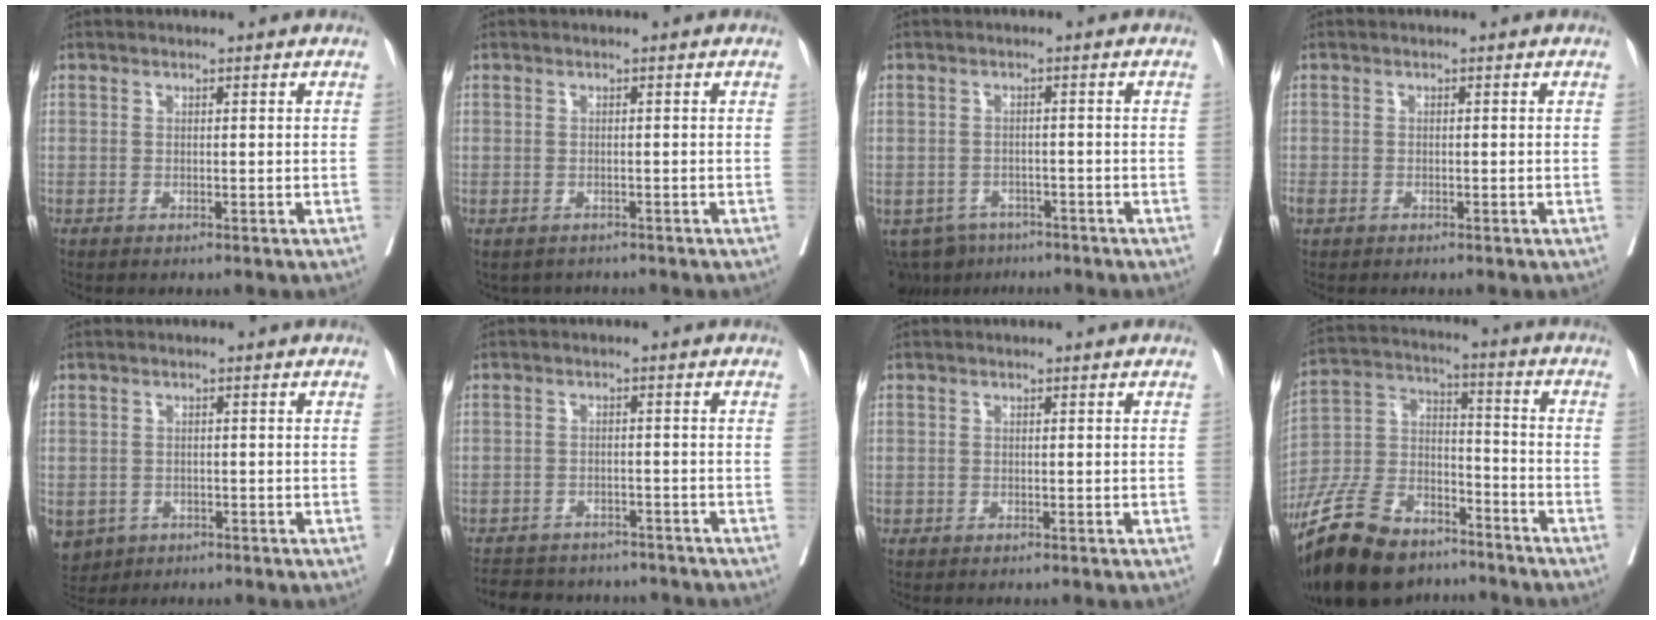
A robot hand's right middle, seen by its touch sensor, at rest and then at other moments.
{"total": 2.4, "force": [-2.0, 1.3, 0.2], "torque": [-0.007, -0.001, -0.027]}
{"total": 7.2, "force": [-5.3, 4.6, 1.5], "torque": [-0.027, -0.003, -0.074]}
{"total": 1.6, "force": [-1.0, 1.0, 0.7], "torque": [-0.025, -0.003, -0.017]}
{"total": 6.6, "force": [-3.2, 5.4, 2.0], "torque": [-0.052, -0.002, -0.045]}
{"total": 12.8, "force": [-11.4, 4.7, 3.5], "torque": [-0.073, 0.009, -0.142]}
{"total": 0.0}
{"total": 22.0, "force": [-16.4, 9.9, 10.8], "torque": [-0.282, -0.001, -0.297]}